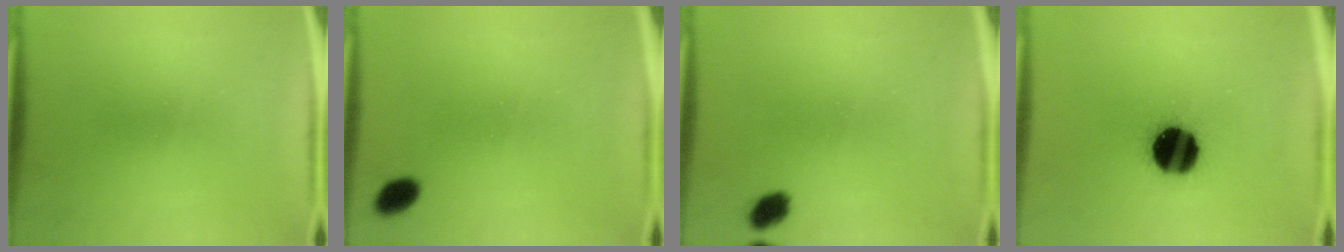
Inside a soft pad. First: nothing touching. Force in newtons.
{"total": 3.2}
{"total": 2.8}
{"total": 15.3}